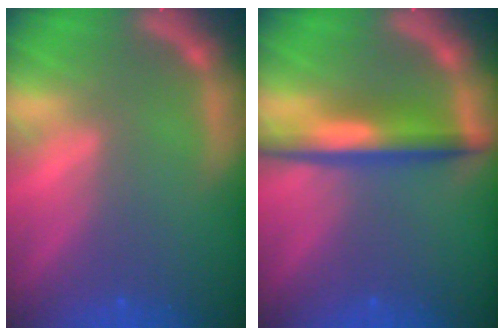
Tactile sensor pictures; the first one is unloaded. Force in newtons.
{"total": 5.0}